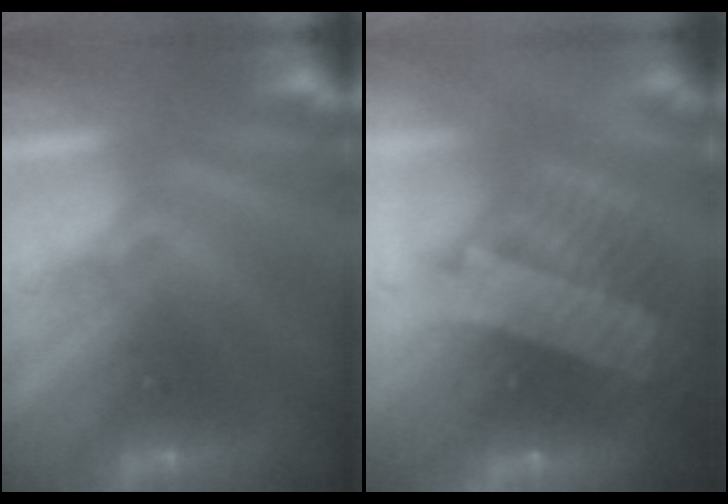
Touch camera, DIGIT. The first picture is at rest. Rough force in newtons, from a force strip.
{"total": 9.6}